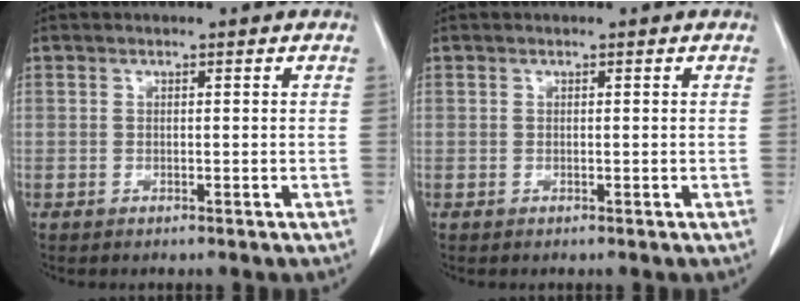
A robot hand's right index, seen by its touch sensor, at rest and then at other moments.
{"total": 0.0}